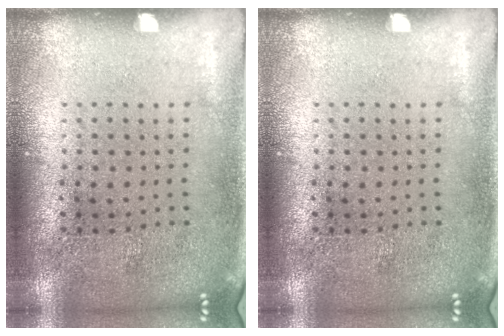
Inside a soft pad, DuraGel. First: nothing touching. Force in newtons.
{"total": 0.0}